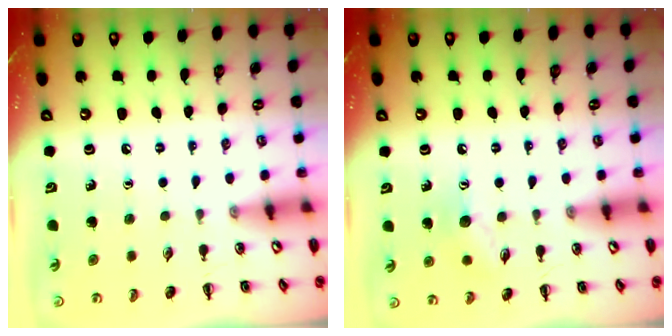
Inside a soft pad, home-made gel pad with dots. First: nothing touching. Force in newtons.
{"total": 8.2, "press": 8.1, "slide": 1.3}